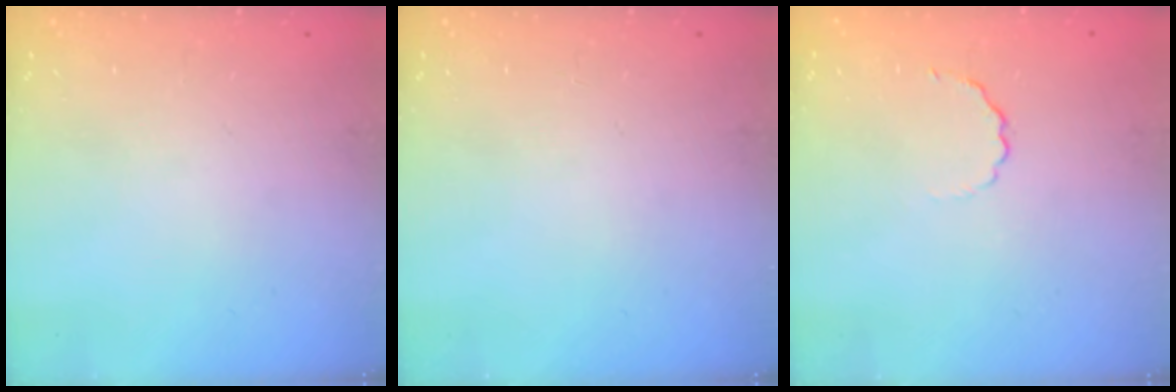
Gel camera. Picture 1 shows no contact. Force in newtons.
{"total": 0.0}
{"total": 2.6, "press": 2.5, "slide": 0.8}